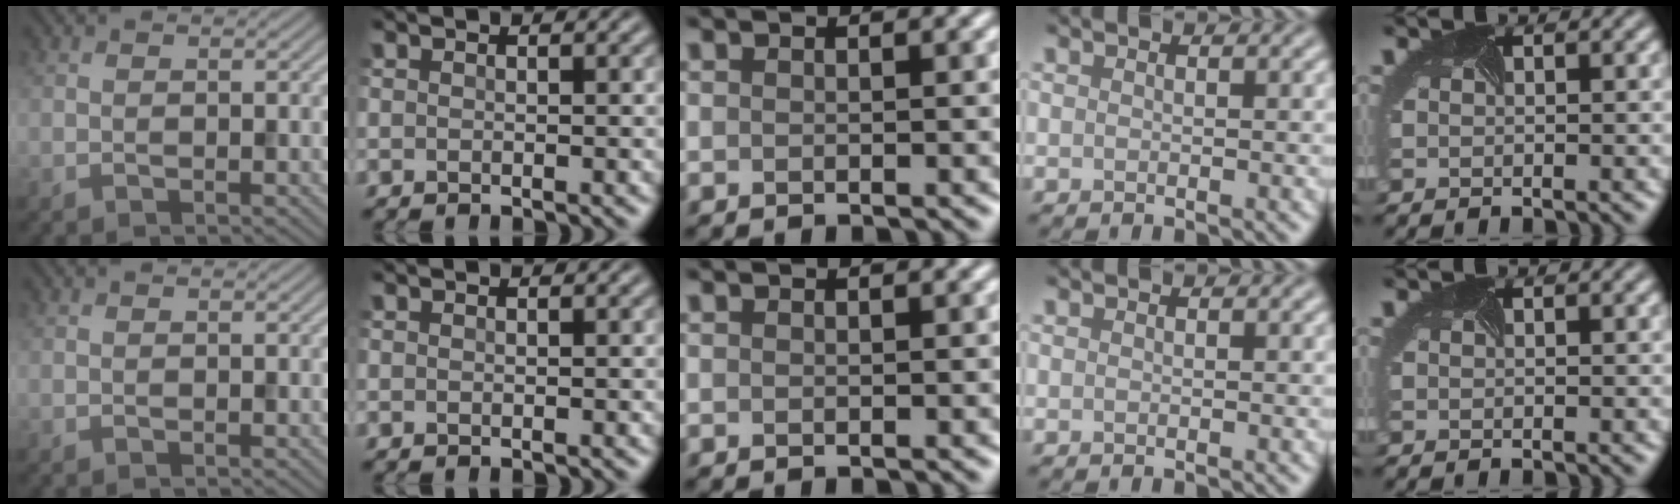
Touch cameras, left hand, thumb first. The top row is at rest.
{}